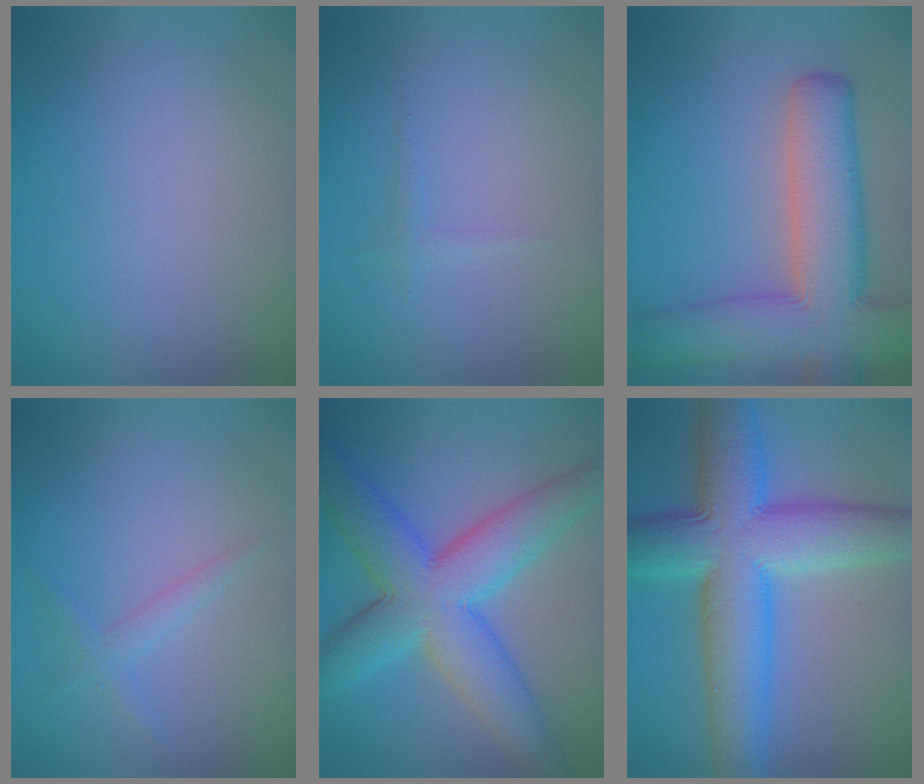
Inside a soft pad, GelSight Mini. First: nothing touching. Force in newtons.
{"total": 0.6, "press": 0.6, "slide": 0.0}
{"total": 10.5, "press": 10.4, "slide": 0.6}
{"total": 1.4, "press": 1.4, "slide": 0.0}
{"total": 9.4, "press": 9.4, "slide": 0.2}
{"total": 10.9, "press": 10.9, "slide": 0.2}